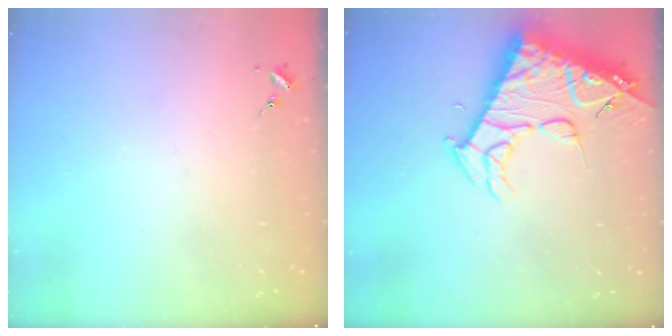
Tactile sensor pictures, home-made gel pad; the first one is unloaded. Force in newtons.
{"total": 18.5, "press": 18.4, "slide": 1.9}